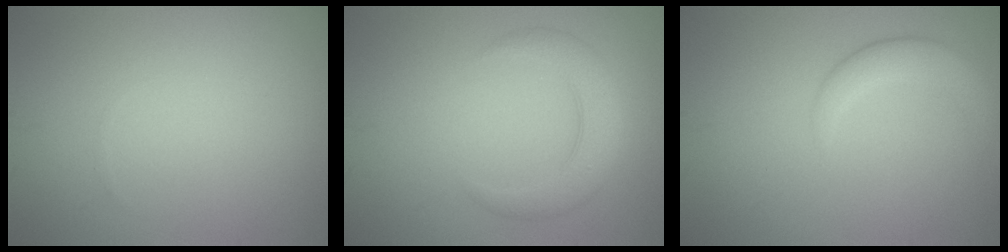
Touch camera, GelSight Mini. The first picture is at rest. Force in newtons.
{"total": 3.6, "press": 3.6, "slide": 0.1}
{"total": 2.6, "press": 2.6, "slide": 0.1}